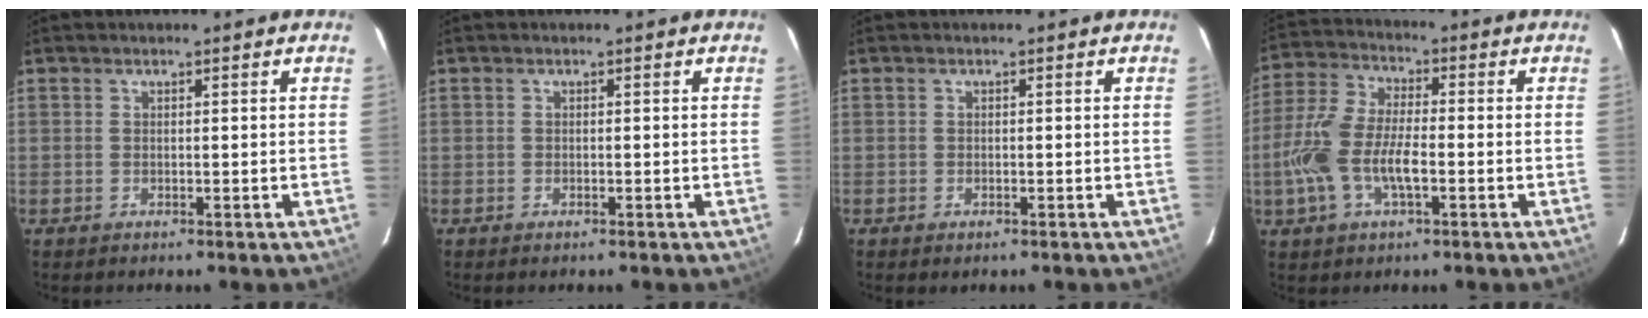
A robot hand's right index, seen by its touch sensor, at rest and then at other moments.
{"total": 0.5, "force": [-0.4, 0.2, 0.2], "torque": [-0.005, -0.001, -0.009]}
{"total": 1.0, "force": [-0.6, 0.6, 0.5], "torque": [-0.007, -0.003, -0.011]}
{"total": 12.0, "force": [-3.2, 4.9, 10.5], "torque": [-0.229, 0.002, -0.063]}